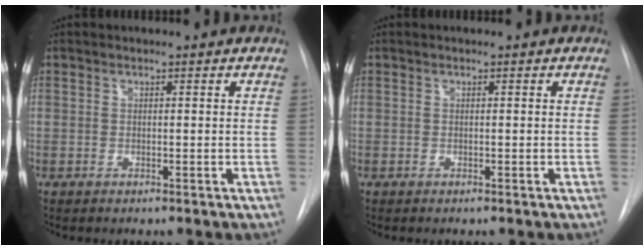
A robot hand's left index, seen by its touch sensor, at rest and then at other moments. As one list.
[{"total": 0.0}]